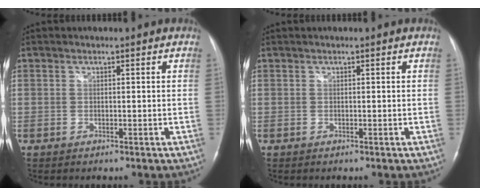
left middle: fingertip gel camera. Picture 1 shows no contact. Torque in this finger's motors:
{"motor_torque": [0.08, 0.03, -0.08, -0.01]}